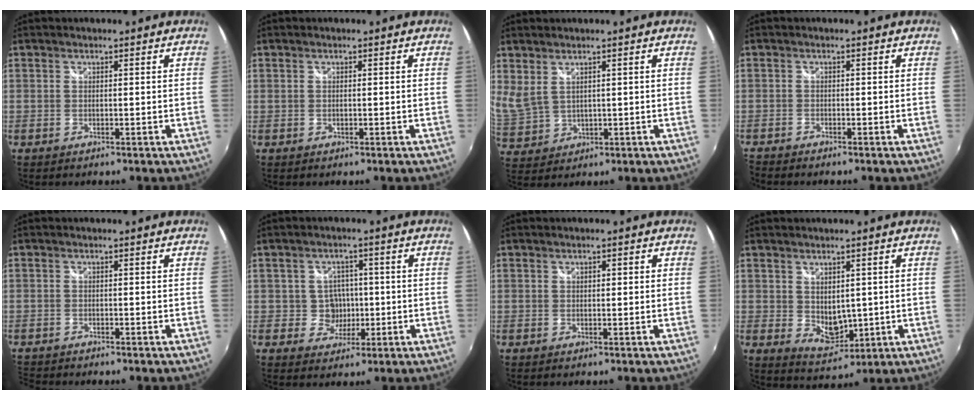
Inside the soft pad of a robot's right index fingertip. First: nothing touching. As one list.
[{"total": 0.0}, {"total": 6.5, "force": [3.6, 3.8, 3.9], "torque": [-0.079, -0.004, 0.090]}, {"total": 2.0, "force": [-2.0, 0.0, 0.3], "torque": [-0.020, -0.013, -0.042]}, {"total": 3.0, "force": [-2.9, 0.2, 0.6], "torque": [-0.026, -0.016, -0.056]}, {"total": 4.5, "force": [-0.4, 4.4, 0.6], "torque": [-0.017, 0.018, 0.003]}, {"total": 1.0, "force": [0.2, 0.2, 0.9], "torque": [-0.013, 0.003, 0.001]}, {"total": 5.5, "force": [1.1, 4.0, 3.6], "torque": [-0.056, -0.006, 0.035]}]